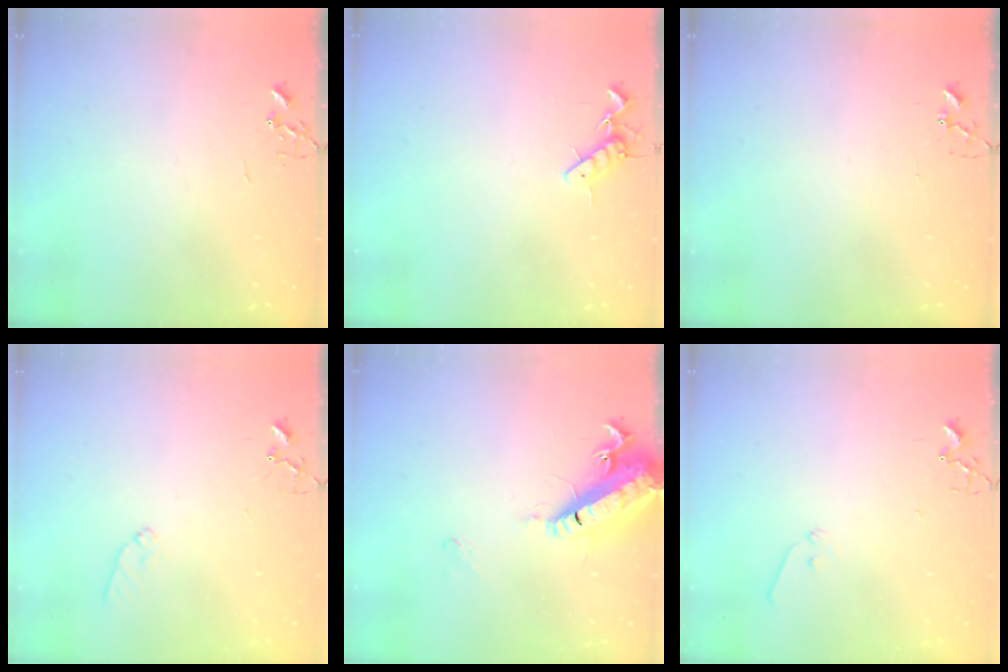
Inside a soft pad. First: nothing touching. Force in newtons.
{"total": 8.0, "press": 7.9, "slide": 1.4}
{"total": 3.9, "press": 3.8, "slide": 0.2}
{"total": 6.4, "press": 6.4, "slide": 0.6}
{"total": 17.2, "press": 16.5, "slide": 4.6}
{"total": 6.3, "press": 6.3, "slide": 0.7}